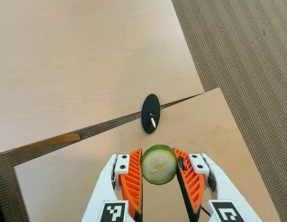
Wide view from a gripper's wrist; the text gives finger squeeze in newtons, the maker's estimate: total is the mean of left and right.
{"total": 12.1, "left": 12.9, "right": 11.4}